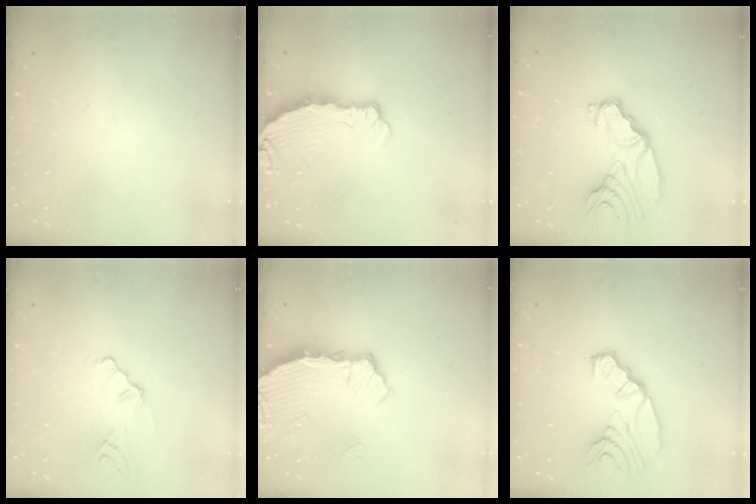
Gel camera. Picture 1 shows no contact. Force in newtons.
{"total": 4.9, "press": 4.9, "slide": 0.3}
{"total": 12.1, "press": 12.1, "slide": 1.3}
{"total": 2.6, "press": 2.5, "slide": 0.5}
{"total": 3.5, "press": 3.5, "slide": 0.5}
{"total": 13.9, "press": 13.2, "slide": 4.4}